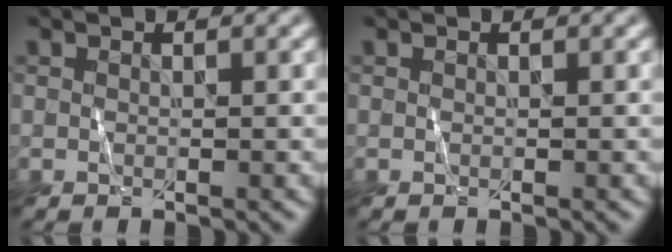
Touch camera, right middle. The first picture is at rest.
{"total": 0.0}